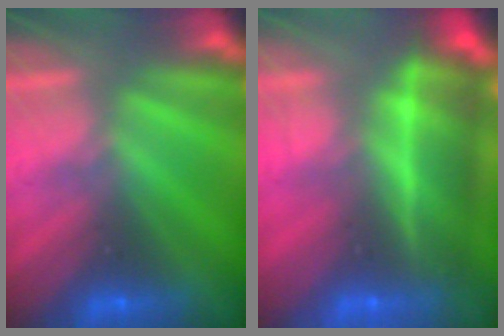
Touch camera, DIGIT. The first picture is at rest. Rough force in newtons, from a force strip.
{"total": 7.0}